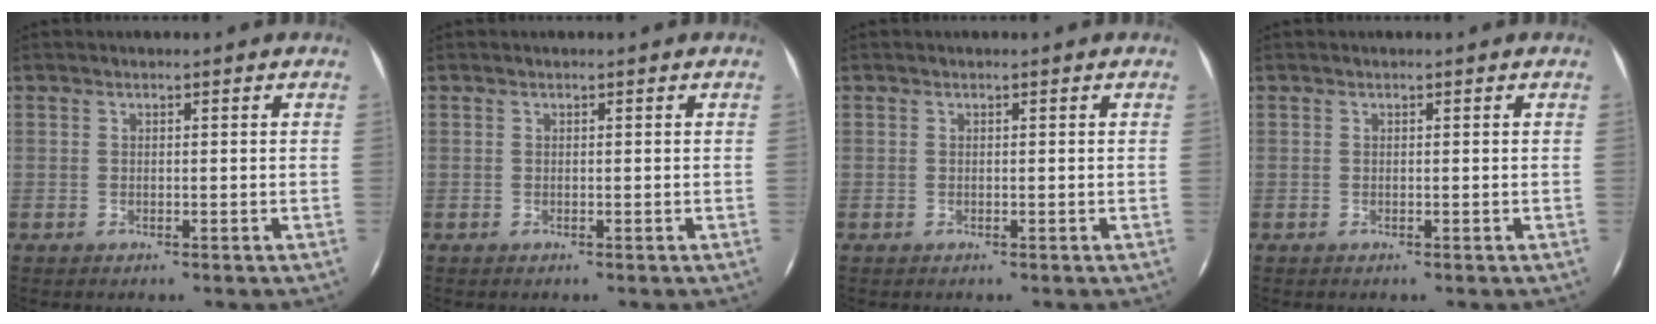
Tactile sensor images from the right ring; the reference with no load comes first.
{"total": 0.0}
{"total": 0.0}
{"total": 0.0}